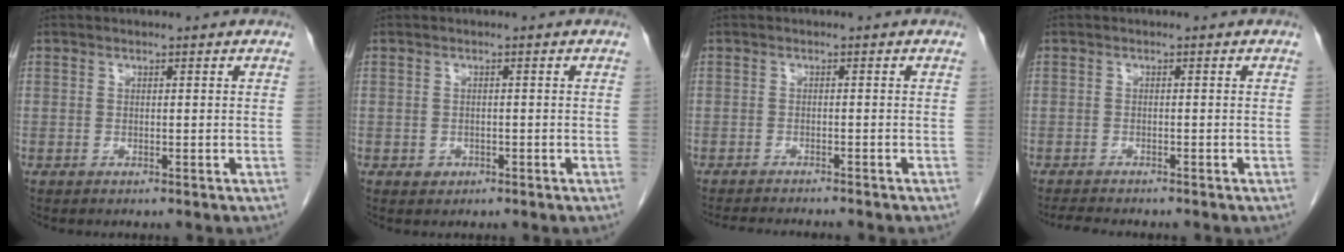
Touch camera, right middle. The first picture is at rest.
{"total": 1.1, "force": [-0.5, 1.0, 0.3], "torque": [-0.002, 0.004, -0.002]}
{"total": 8.2, "force": [-7.5, 0.9, 3.4], "torque": [-0.039, -0.011, -0.099]}
{"total": 3.6, "force": [-3.3, 0.3, 1.4], "torque": [-0.027, -0.013, -0.050]}